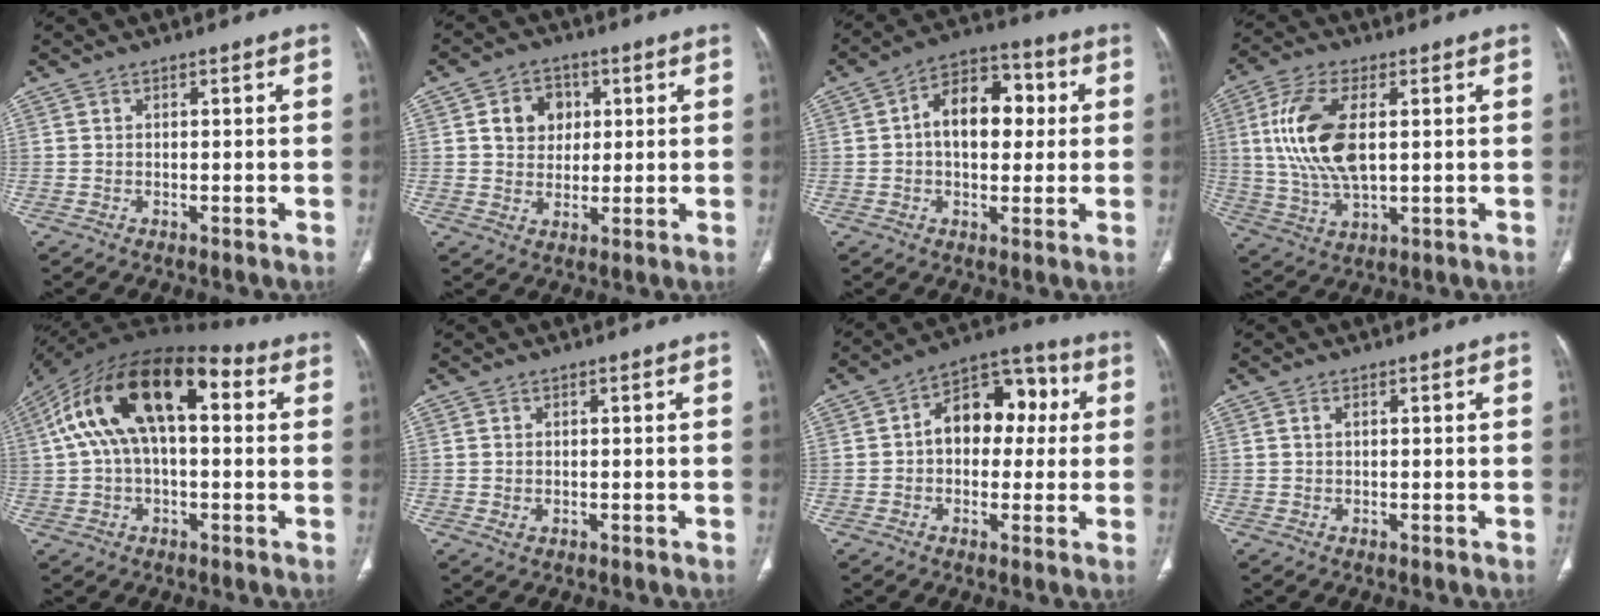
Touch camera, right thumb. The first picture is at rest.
{"total": 7.4, "force": [2.0, 6.1, 3.6], "torque": [-0.024, -0.003, 0.032]}
{"total": 12.8, "force": [1.6, 8.0, 9.8], "torque": [-0.123, 0.026, 0.017]}
{"total": 14.6, "force": [2.3, 7.1, 12.5], "torque": [-0.264, -0.004, 0.050]}
{"total": 20.7, "force": [4.5, 10.5, 17.3], "torque": [-0.304, 0.049, 0.061]}
{"total": 1.1, "force": [-0.1, 0.8, 0.8], "torque": [-0.020, 0.002, 0.002]}
{"total": 13.1, "force": [1.6, 8.9, 9.5], "torque": [-0.096, 0.036, 0.012]}
{"total": 0.7, "force": [0.2, 0.4, 0.6], "torque": [-0.013, 0.003, 0.004]}